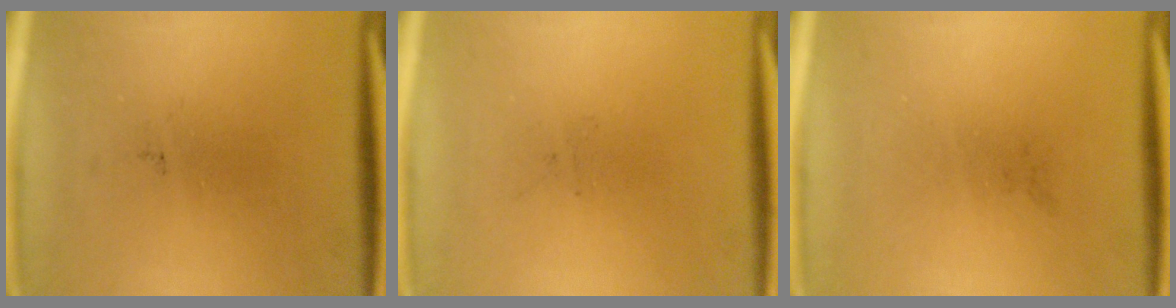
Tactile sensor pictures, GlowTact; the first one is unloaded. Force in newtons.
{"total": 0.0}
{"total": 0.0}